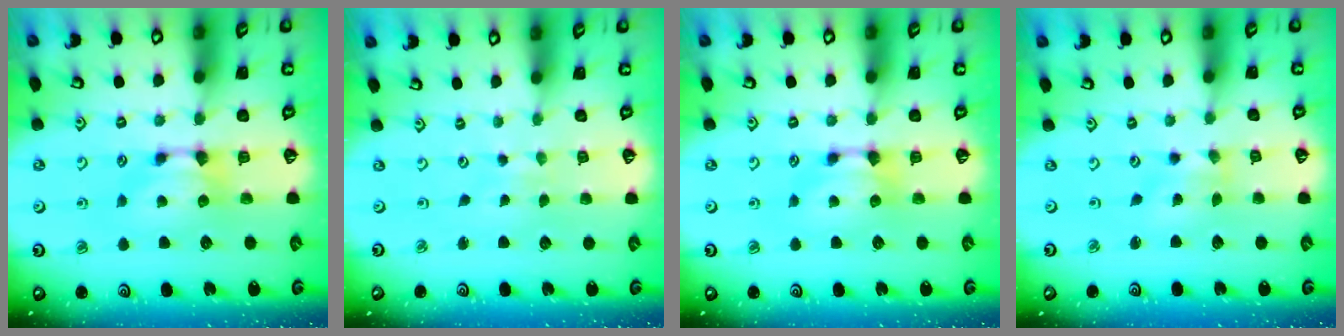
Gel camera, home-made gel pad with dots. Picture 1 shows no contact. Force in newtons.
{"total": 5.7, "press": 5.7, "slide": 0.2}
{"total": 0.0}
{"total": 2.1, "press": 1.8, "slide": 1.1}